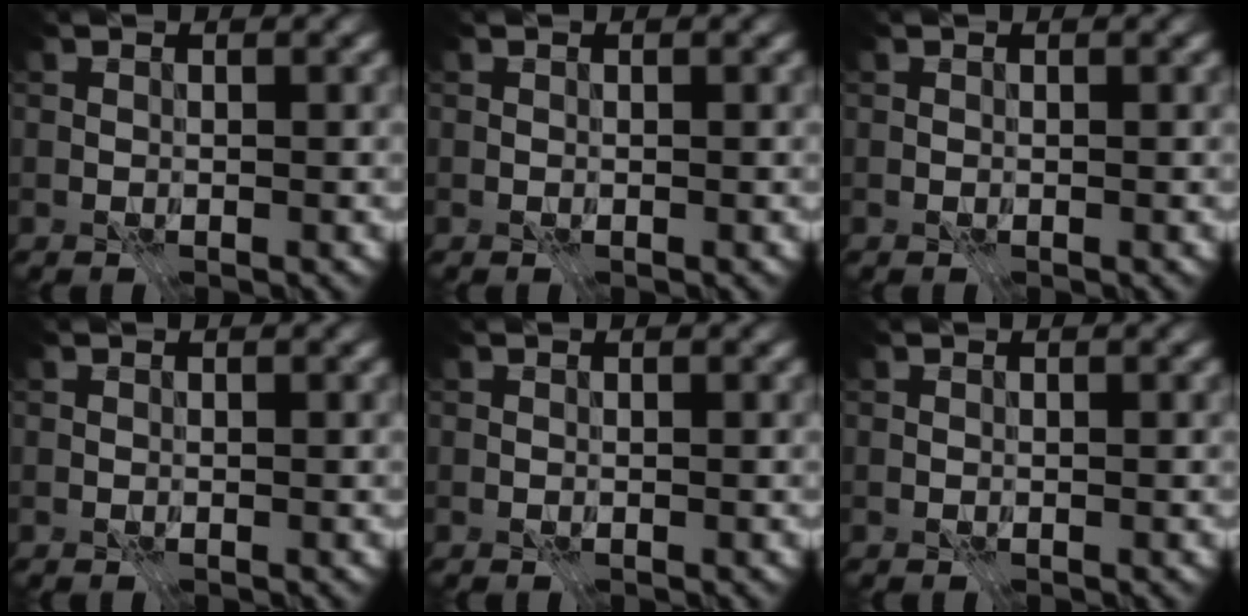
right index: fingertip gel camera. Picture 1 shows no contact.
{"total": 0.0}
{"total": 0.0}
{"total": 0.0}
{"total": 0.0}
{"total": 0.0}